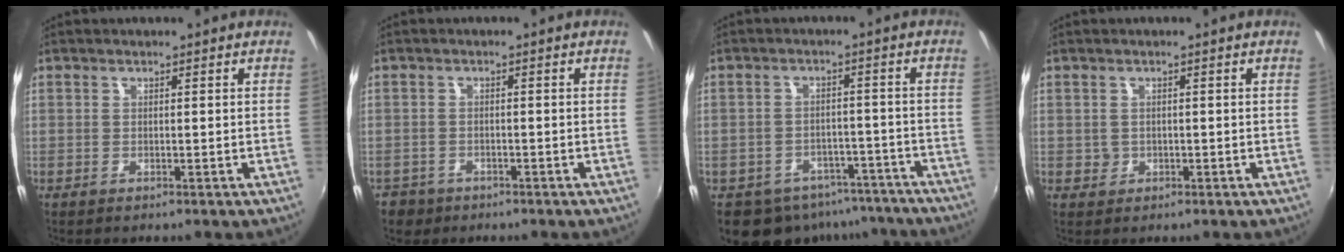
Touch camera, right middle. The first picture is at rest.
{"total": 4.1, "force": [-2.5, 3.0, 0.9], "torque": [-0.036, -0.004, -0.042]}
{"total": 13.0, "force": [-9.8, 7.6, 3.8], "torque": [-0.086, 0.015, -0.110]}
{"total": 1.6, "force": [-0.2, 1.6, 0.2], "torque": [0.000, -0.003, -0.002]}